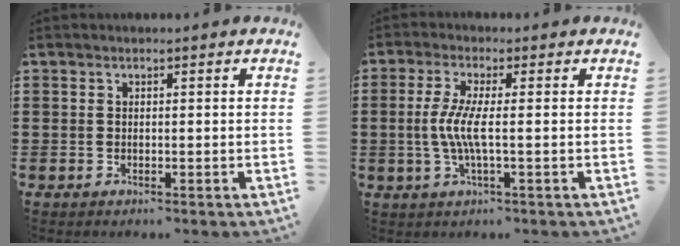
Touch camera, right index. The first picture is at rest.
{"total": 5.2, "force": [-0.6, 0.4, 5.1], "torque": [-0.122, -0.014, -0.023]}